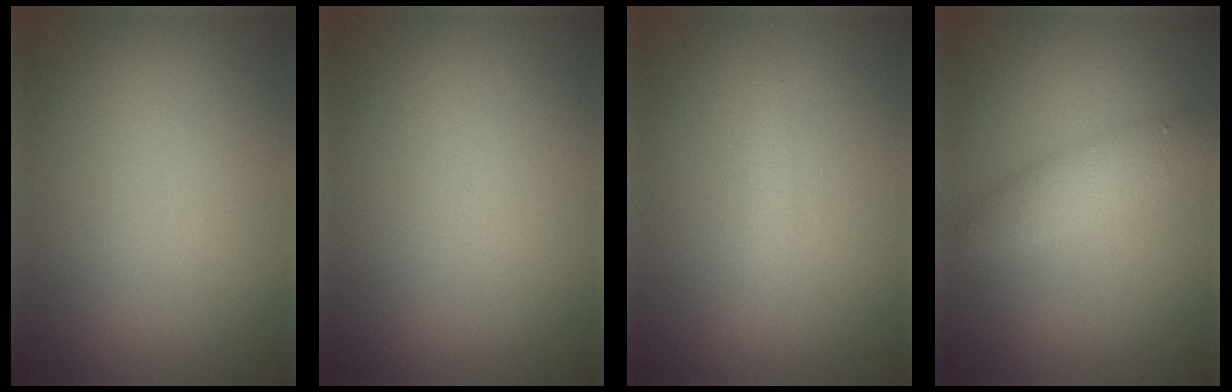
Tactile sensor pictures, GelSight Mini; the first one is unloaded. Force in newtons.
{"total": 0.0}
{"total": 1.2, "press": 1.2, "slide": 0.1}
{"total": 2.8, "press": 2.8, "slide": 0.1}